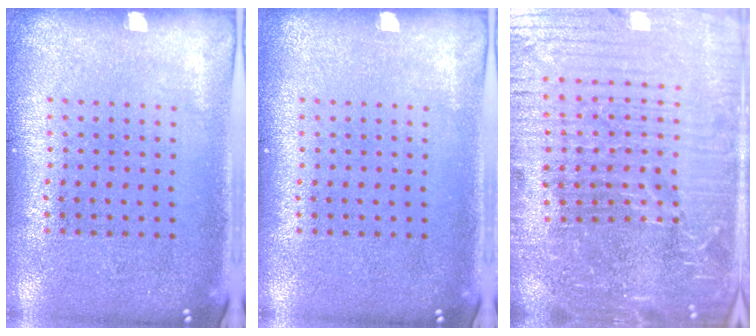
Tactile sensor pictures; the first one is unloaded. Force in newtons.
{"total": 0.0}
{"total": 6.7, "press": 5.8, "slide": 3.3}